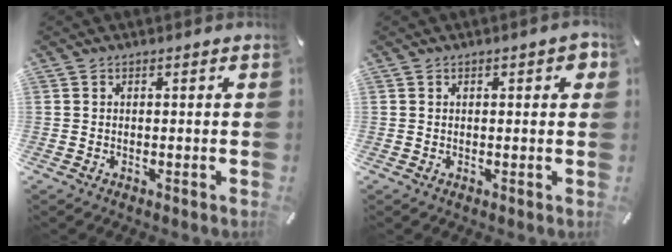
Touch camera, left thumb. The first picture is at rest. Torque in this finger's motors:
{"motor_torque": [0.15, -0.30, -0.15, 0.21, -0.01]}